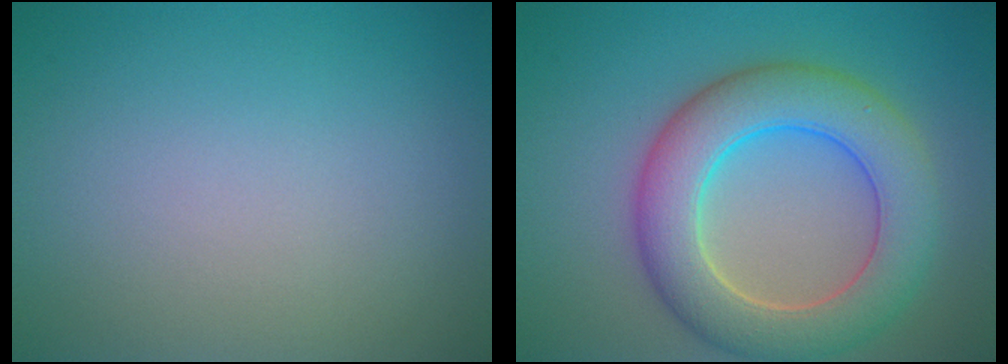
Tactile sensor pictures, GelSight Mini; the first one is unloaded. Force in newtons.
{"total": 7.9, "press": 7.9, "slide": 0.4}